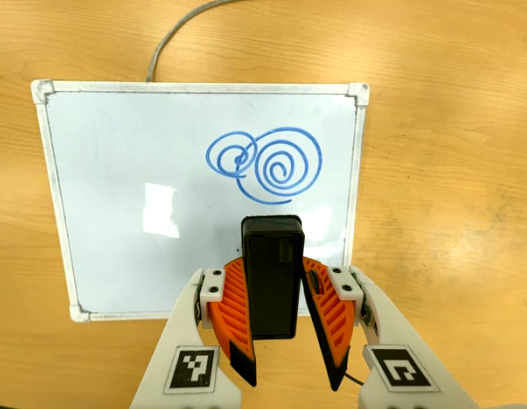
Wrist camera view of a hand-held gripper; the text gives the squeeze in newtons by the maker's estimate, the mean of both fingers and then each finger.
{"total": 5.8, "left": 5.4, "right": 6.2}